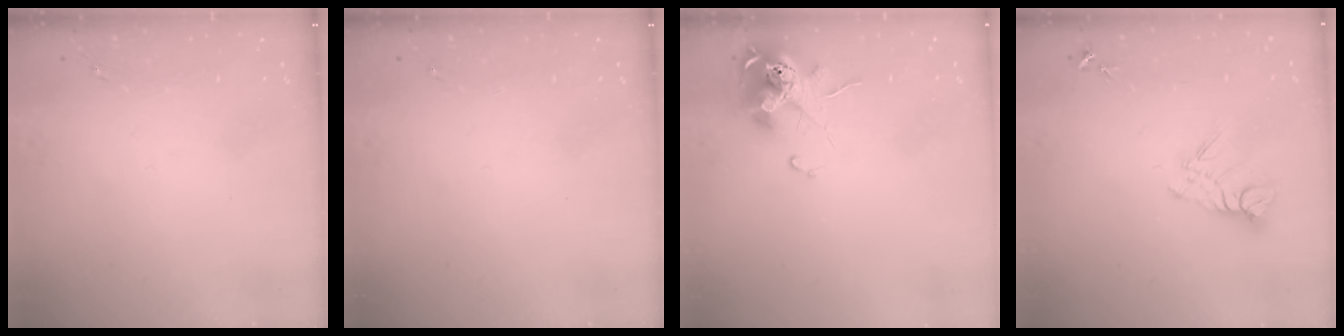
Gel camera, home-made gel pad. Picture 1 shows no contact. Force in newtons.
{"total": 0.0}
{"total": 13.5, "press": 13.4, "slide": 1.2}
{"total": 8.8, "press": 8.7, "slide": 0.7}